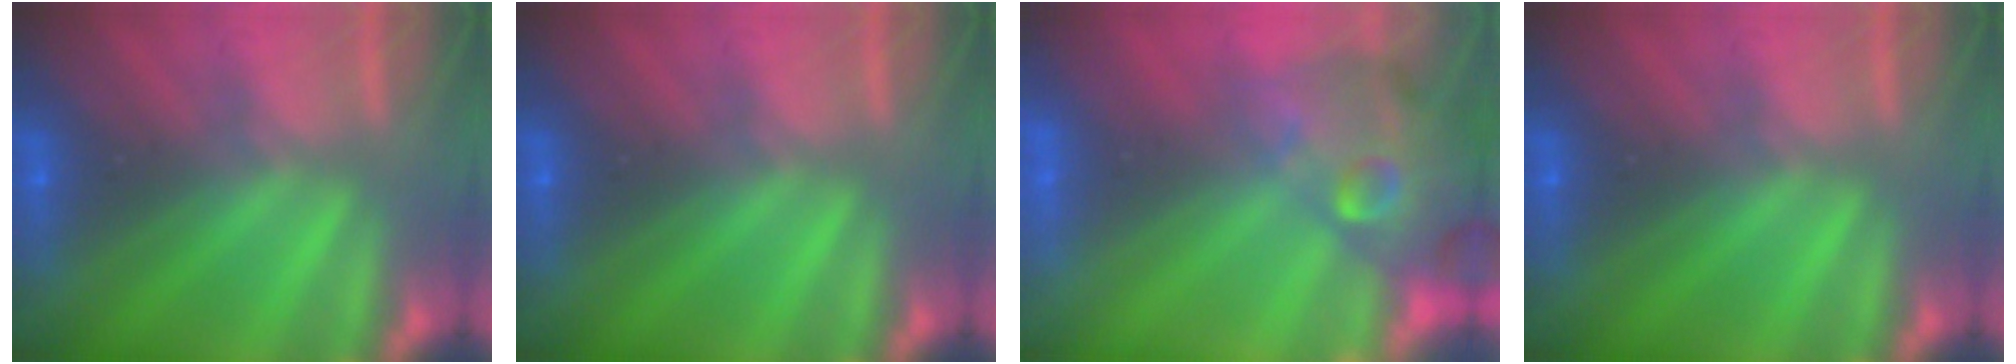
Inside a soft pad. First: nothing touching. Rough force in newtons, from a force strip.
{"total": 0.0}
{"total": 7.7}
{"total": 0.0}